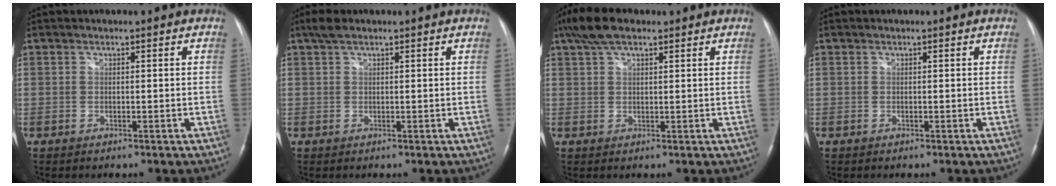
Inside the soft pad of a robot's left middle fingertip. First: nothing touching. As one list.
[{"total": 2.2, "force": [1.6, 0.9, 1.2], "torque": [-0.027, 0.016, 0.031]}, {"total": 6.0, "force": [4.1, 2.3, 3.8], "torque": [-0.081, 0.025, 0.077]}, {"total": 0.0}]